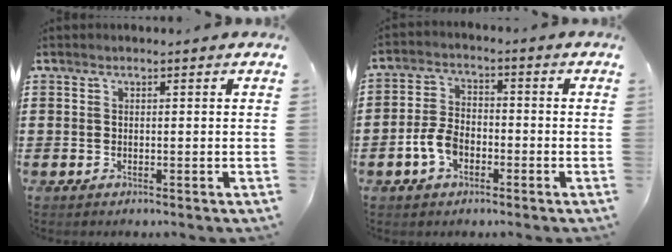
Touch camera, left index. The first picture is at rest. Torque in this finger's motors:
{"motor_torque": [0.41, 0.14, 0.47, 0.12]}